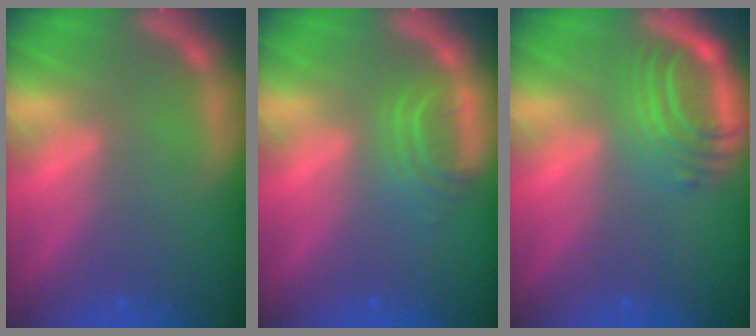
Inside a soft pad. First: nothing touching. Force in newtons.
{"total": 2.9}
{"total": 6.1}